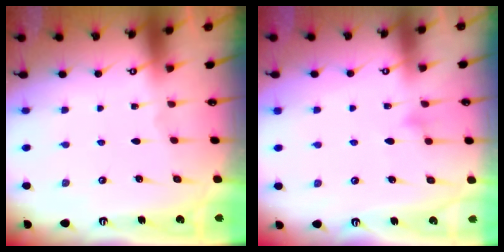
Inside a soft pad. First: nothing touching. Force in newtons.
{"total": 7.9, "press": 7.9, "slide": 0.4}